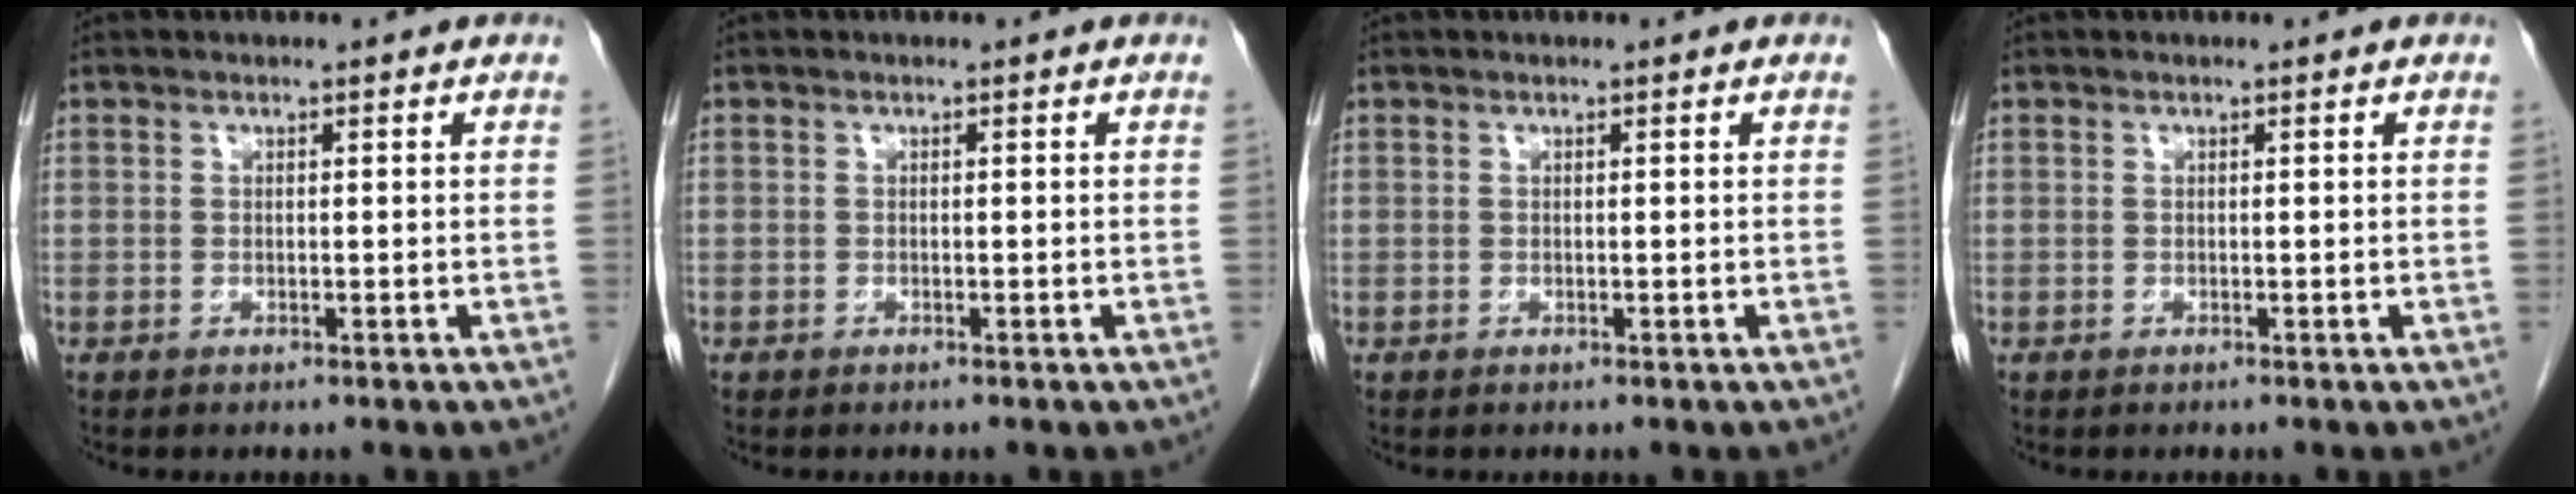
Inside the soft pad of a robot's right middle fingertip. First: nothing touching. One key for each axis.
{"total": 0.0}
{"total": 0.0}
{"total": 0.0}